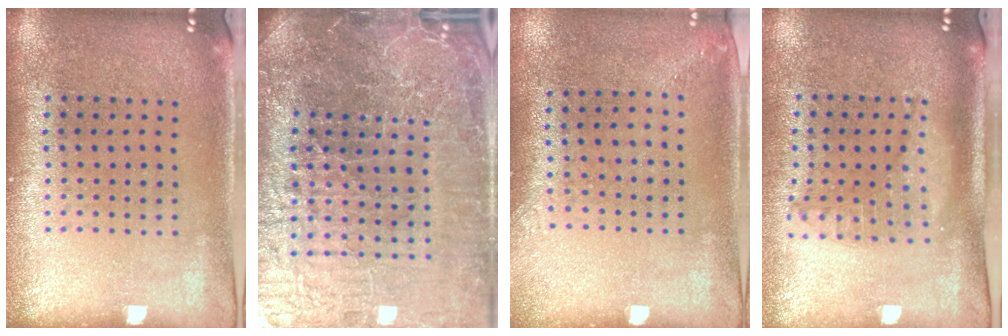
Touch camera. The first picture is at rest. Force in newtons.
{"total": 6.6, "press": 5.9, "slide": 2.8}
{"total": 1.3, "press": 1.0, "slide": 0.8}
{"total": 1.2, "press": 1.2, "slide": 0.2}